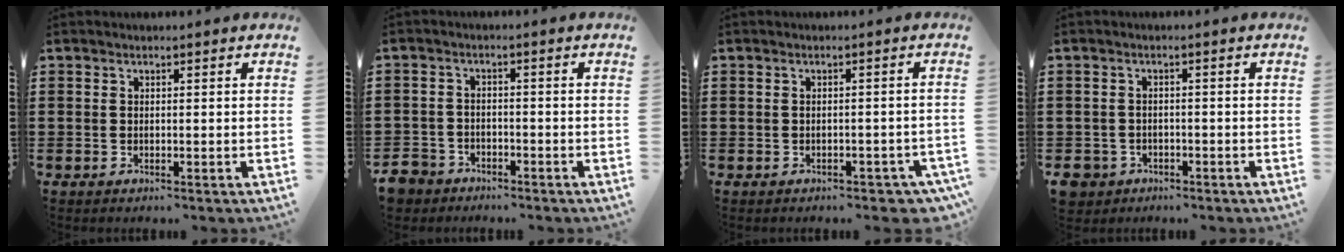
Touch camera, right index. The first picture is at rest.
{"total": 3.7, "force": [-3.4, 1.5, 0.2], "torque": [-0.024, -0.005, -0.076]}
{"total": 1.8, "force": [-1.7, 0.4, 0.6], "torque": [-0.015, 0.001, -0.034]}
{"total": 2.6, "force": [-2.0, 1.6, 0.0], "torque": [-0.014, -0.002, -0.048]}